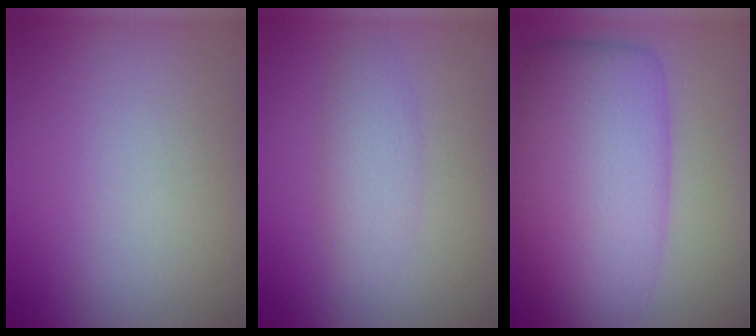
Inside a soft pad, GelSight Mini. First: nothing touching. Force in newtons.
{"total": 2.3, "press": 2.3, "slide": 0.1}
{"total": 10.5, "press": 10.5, "slide": 0.1}